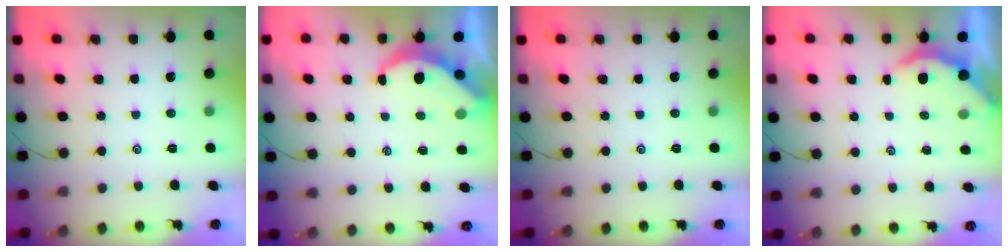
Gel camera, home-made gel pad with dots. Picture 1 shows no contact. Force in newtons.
{"total": 4.7, "press": 4.7, "slide": 0.4}
{"total": 0.0}
{"total": 2.3, "press": 2.3, "slide": 0.2}